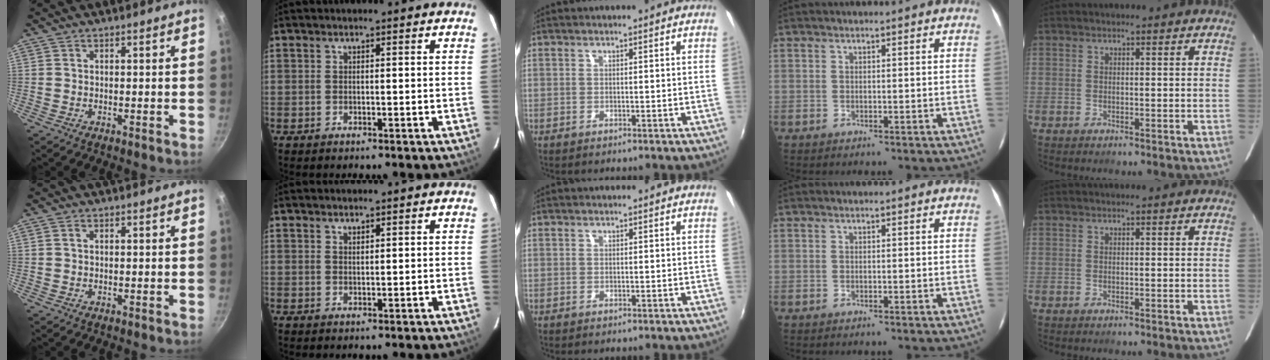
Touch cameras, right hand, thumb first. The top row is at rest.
{"thumb": {"total": 0.6, "force": [0.3, 0.3, 0.4], "torque": [-0.007, 0.002, 0.005]}, "index": {"total": 0.8, "force": [0.7, 0.3, 0.3], "torque": [-0.005, 0.000, 0.013]}}